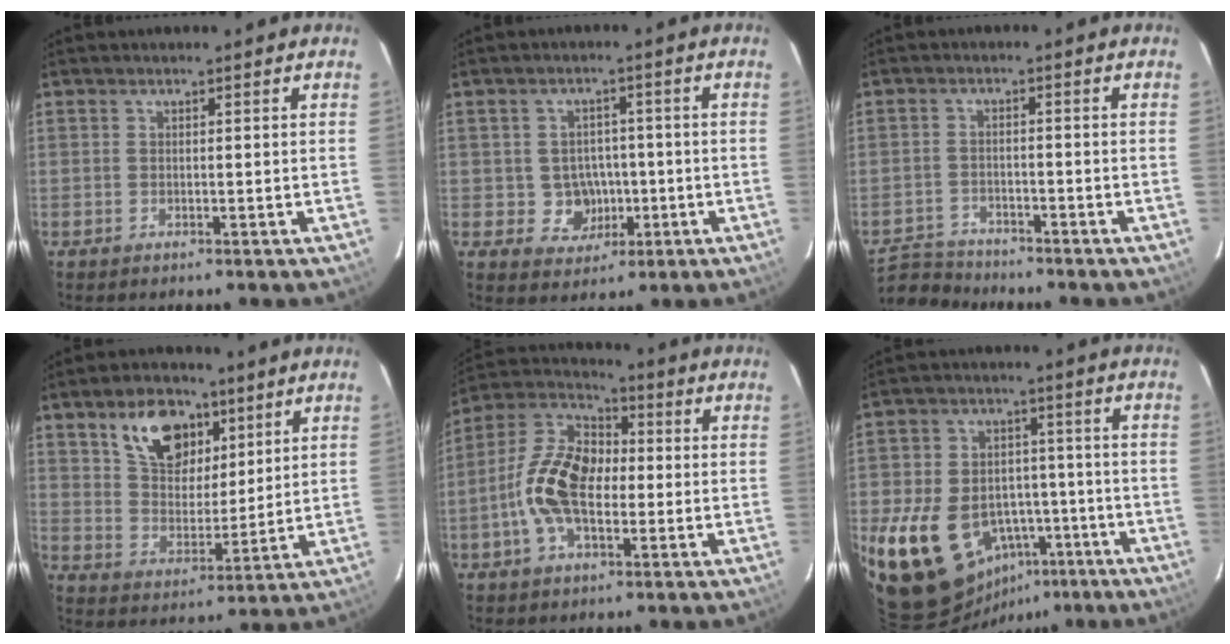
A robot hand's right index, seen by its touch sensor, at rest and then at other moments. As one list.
[{"total": 5.9, "force": [-1.0, 5.6, 1.5], "torque": [-0.039, 0.018, 0.005]}, {"total": 7.2, "force": [-6.7, 2.3, 0.5], "torque": [-0.027, 0.017, -0.126]}, {"total": 12.8, "force": [6.9, 7.7, 7.6], "torque": [-0.134, 0.021, 0.131]}, {"total": 14.1, "force": [-2.4, 7.8, 11.4], "torque": [-0.239, 0.015, -0.051]}, {"total": 20.4, "force": [-7.8, 15.6, 10.4], "torque": [-0.242, 0.026, -0.088]}]